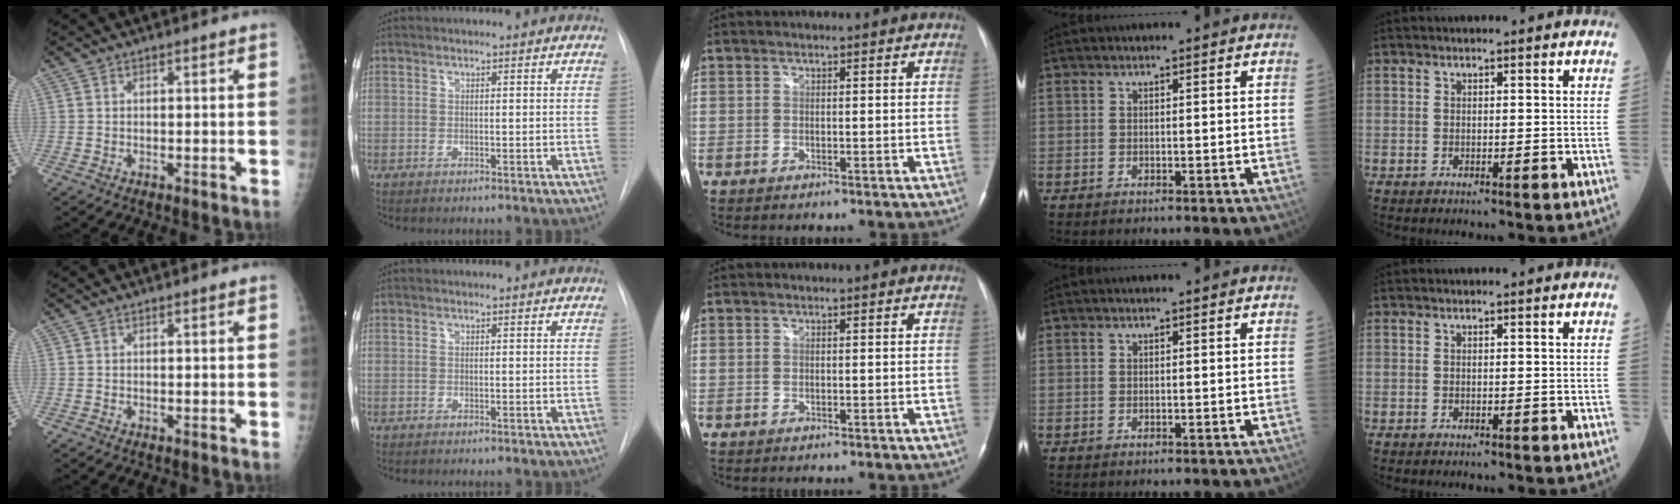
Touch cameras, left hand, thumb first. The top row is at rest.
{}